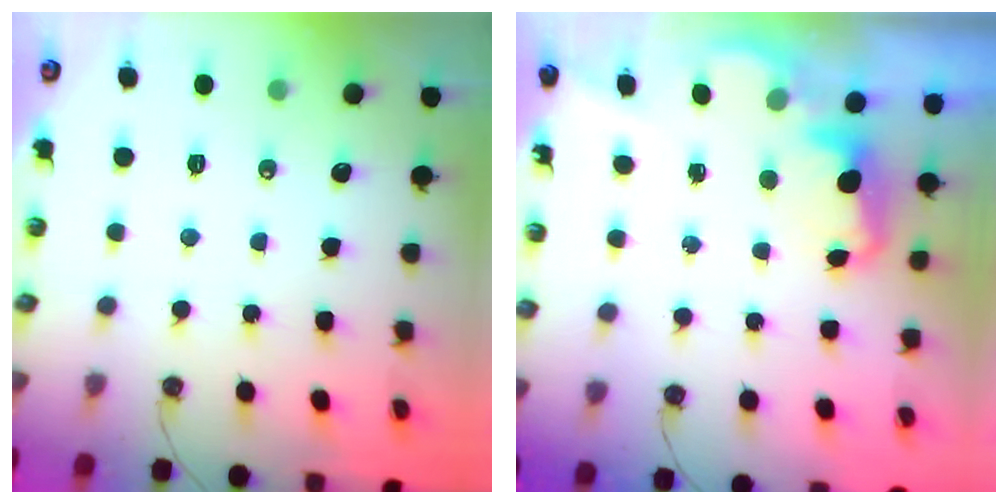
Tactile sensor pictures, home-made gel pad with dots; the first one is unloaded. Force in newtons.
{"total": 2.2, "press": 2.1, "slide": 0.7}